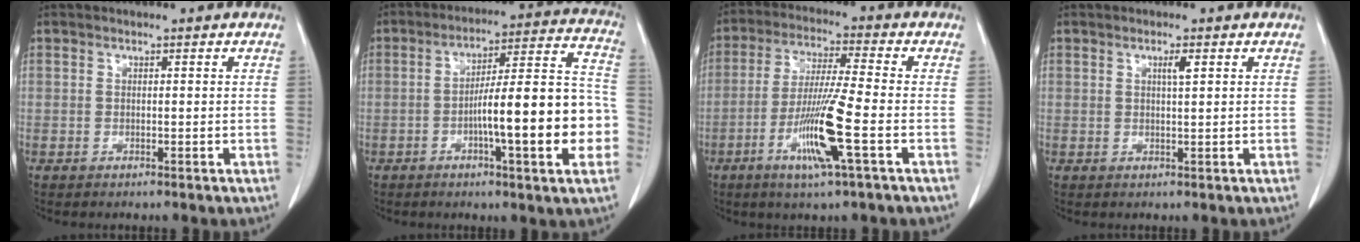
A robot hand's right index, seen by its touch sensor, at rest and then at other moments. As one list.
[{"total": 17.2, "force": [-4.2, 1.8, 16.6], "torque": [-0.226, 0.024, -0.060]}, {"total": 11.1, "force": [-4.0, -0.5, 10.3], "torque": [-0.204, -0.017, -0.079]}, {"total": 1.6, "force": [0.7, 0.1, 1.4], "torque": [-0.025, -0.001, 0.011]}]